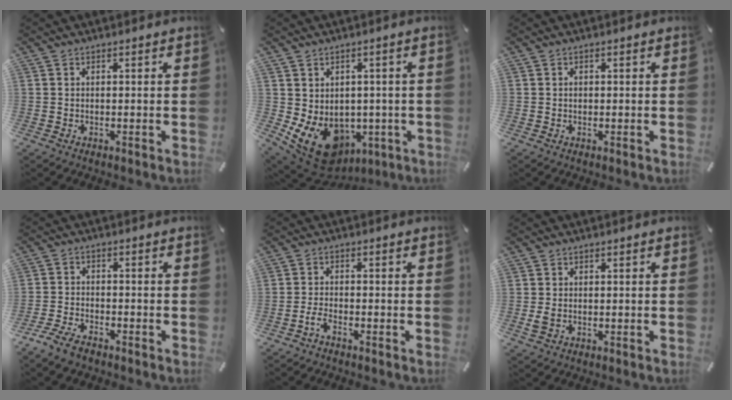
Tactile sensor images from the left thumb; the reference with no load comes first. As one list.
[{"total": 10.6, "force": [-3.4, 8.5, 5.3], "torque": [-0.093, 0.000, -0.055]}, {"total": 0.6, "force": [0.0, 0.5, 0.3], "torque": [-0.007, 0.000, 0.001]}, {"total": 4.7, "force": [-3.8, 1.9, 2.1], "torque": [-0.059, 0.013, -0.078]}, {"total": 2.6, "force": [-1.8, 0.6, 1.8], "torque": [-0.046, 0.000, -0.037]}, {"total": 1.7, "force": [-0.2, 1.2, 1.2], "torque": [-0.028, -0.001, -0.004]}]